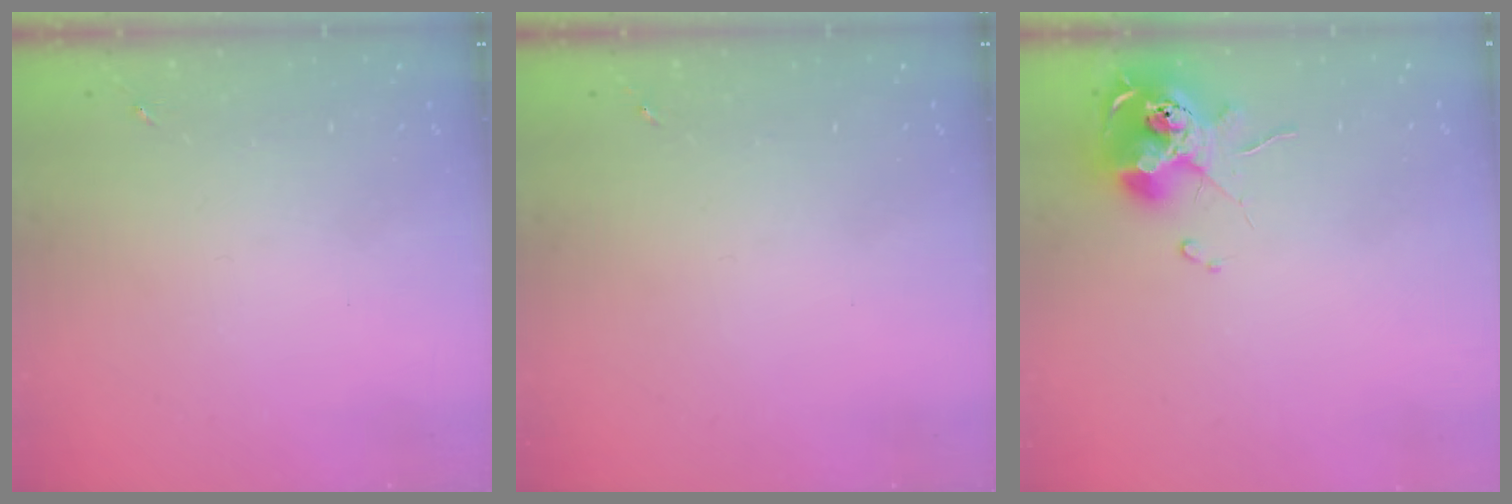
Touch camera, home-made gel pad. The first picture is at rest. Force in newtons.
{"total": 0.0}
{"total": 13.5, "press": 13.4, "slide": 1.2}